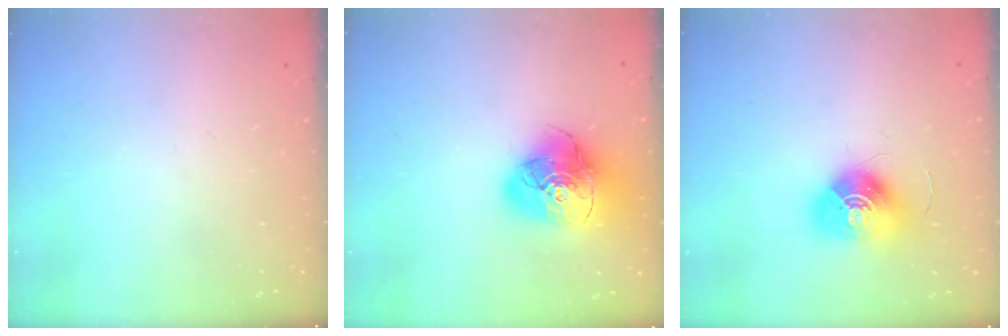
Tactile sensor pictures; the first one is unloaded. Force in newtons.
{"total": 18.8, "press": 18.6, "slide": 2.5}
{"total": 13.1, "press": 13.1, "slide": 0.5}